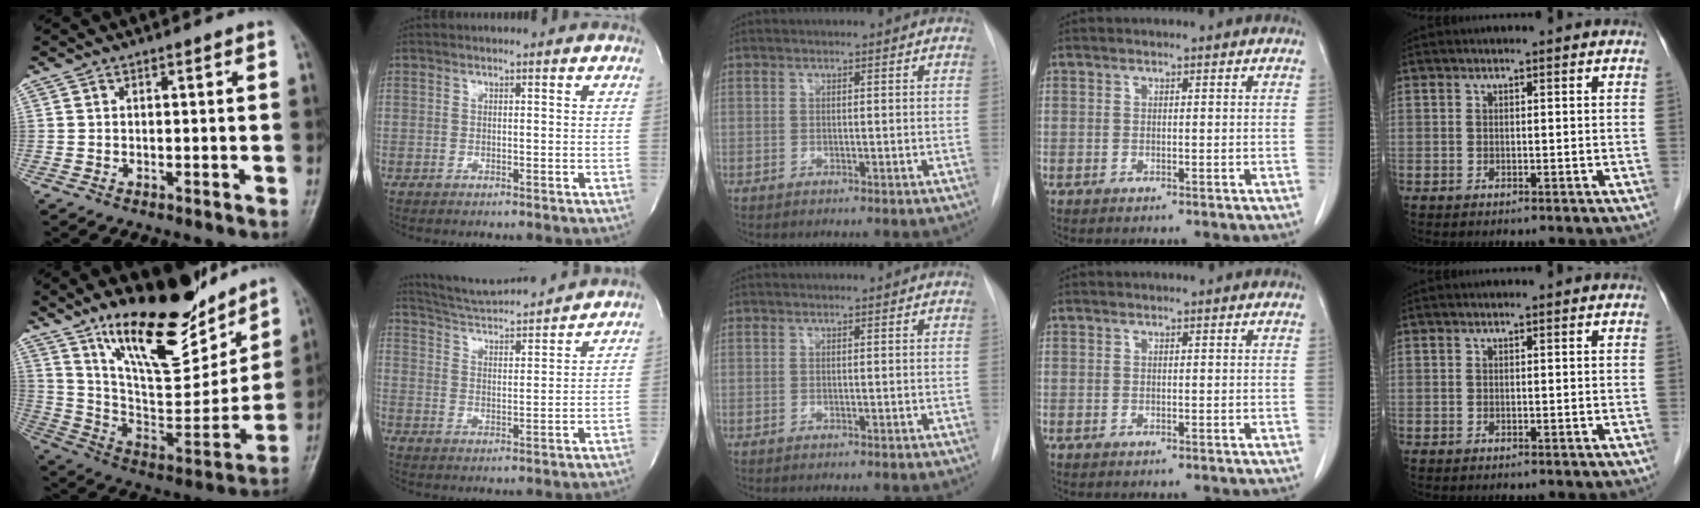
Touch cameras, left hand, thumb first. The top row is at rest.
{"thumb": {"total": 24.1, "force": [16.7, 8.7, 15.0], "torque": [-0.192, -0.091, 0.286]}, "index": {"total": 11.1, "force": [10.6, 0.3, 3.2], "torque": [-0.062, 0.007, 0.171]}}